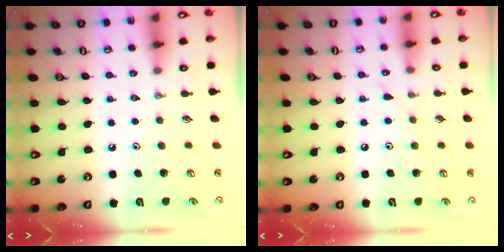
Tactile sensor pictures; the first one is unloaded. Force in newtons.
{"total": 5.4, "press": 5.4, "slide": 0.6}